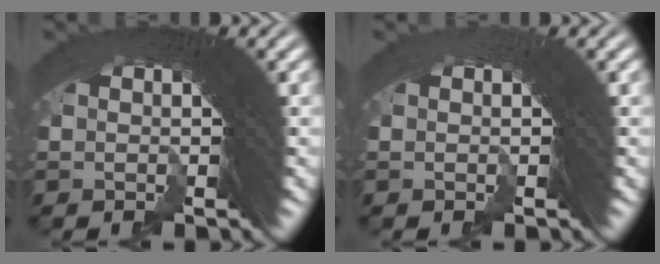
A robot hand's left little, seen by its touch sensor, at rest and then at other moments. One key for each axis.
{"total": 1.2, "fx": -0.4, "fy": -0.4, "fz": -1.0, "tx": 0.015, "ty": -0.002, "tz": -0.008}